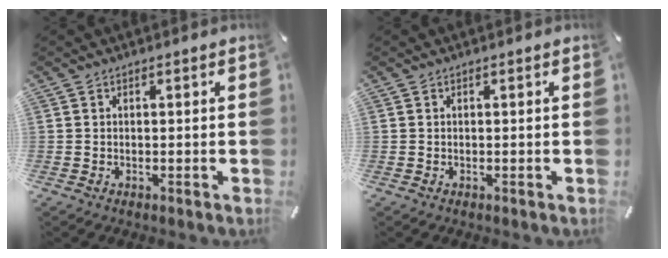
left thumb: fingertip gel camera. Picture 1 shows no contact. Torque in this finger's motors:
{"motor_torque": [-0.01, -0.01, 0.00, 0.01, 0.00]}